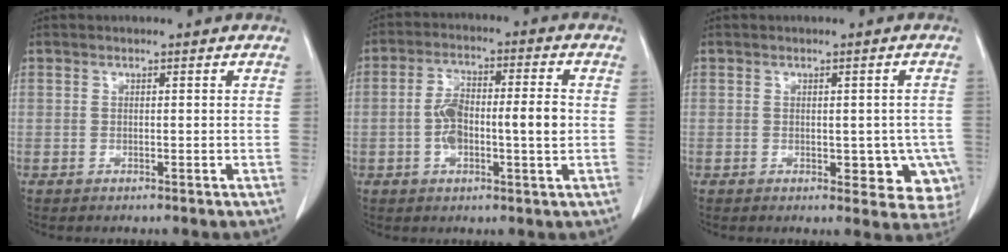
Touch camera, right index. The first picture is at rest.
{"total": 9.1, "force": [-0.7, 2.5, 8.7], "torque": [-0.167, 0.019, -0.014]}
{"total": 7.6, "force": [-1.8, 4.2, 6.0], "torque": [-0.042, 0.009, -0.016]}